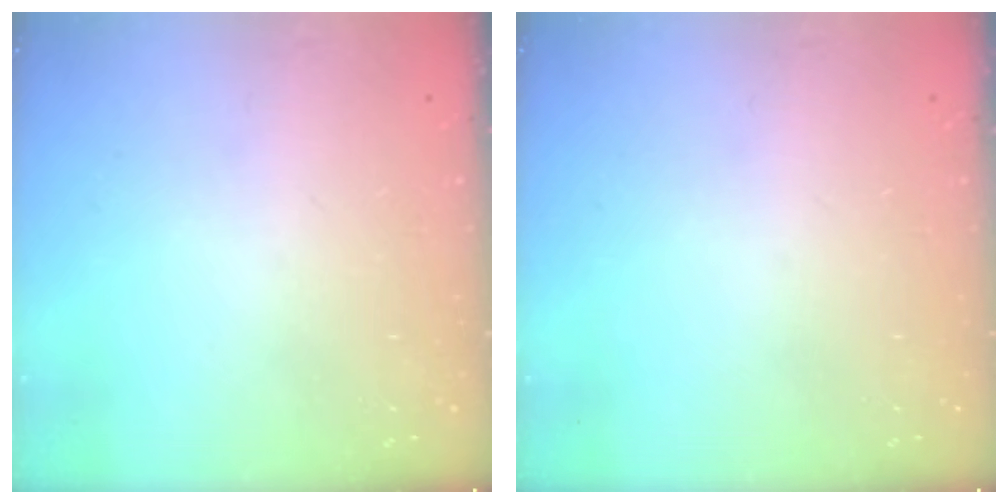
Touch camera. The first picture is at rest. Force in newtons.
{"total": 0.0}